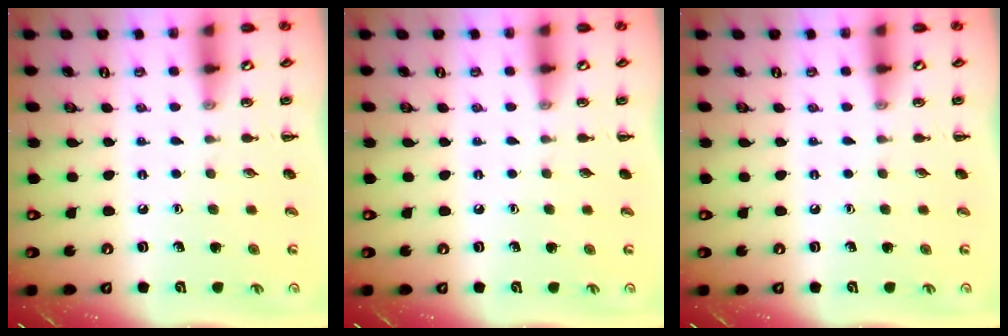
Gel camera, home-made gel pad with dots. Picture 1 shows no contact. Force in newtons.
{"total": 0.0}
{"total": 0.0}